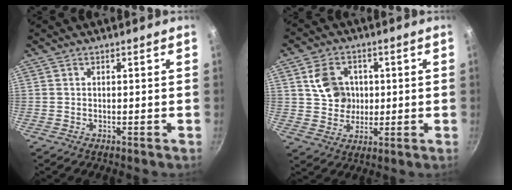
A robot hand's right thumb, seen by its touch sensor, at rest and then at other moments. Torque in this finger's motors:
{"motor_torque": [0.05, 0.09, 0.36, 0.72, 0.02]}